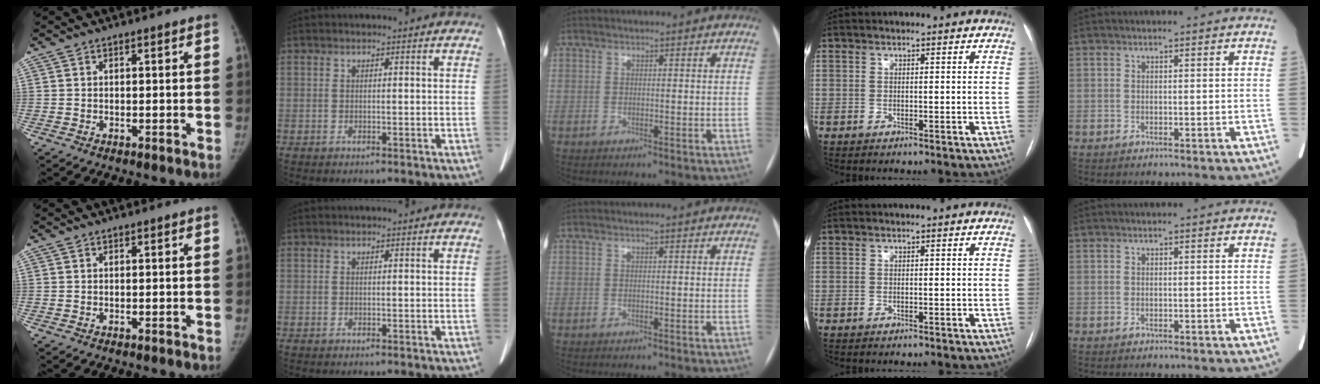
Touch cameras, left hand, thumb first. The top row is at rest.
{}